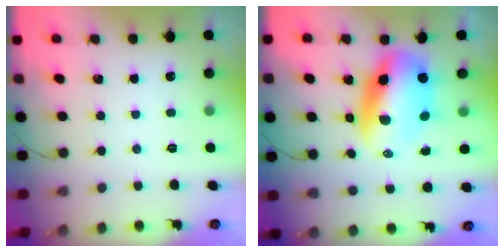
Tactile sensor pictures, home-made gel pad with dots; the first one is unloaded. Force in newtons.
{"total": 12.3, "press": 11.8, "slide": 3.5}